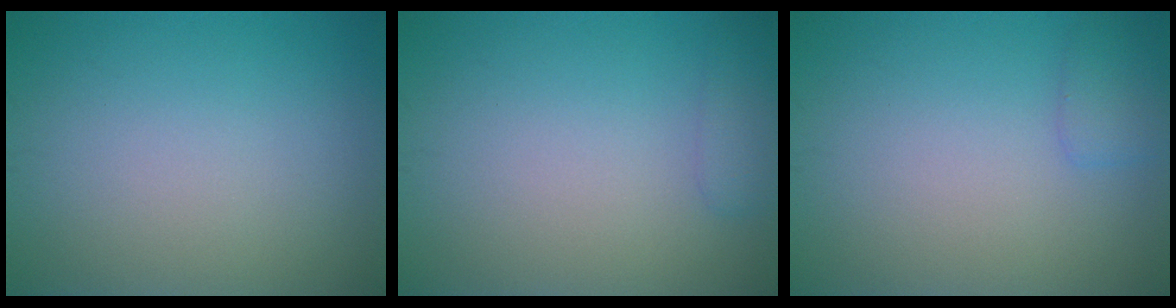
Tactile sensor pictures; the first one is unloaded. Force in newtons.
{"total": 1.5, "press": 1.5, "slide": 0.1}
{"total": 1.3, "press": 1.3, "slide": 0.0}